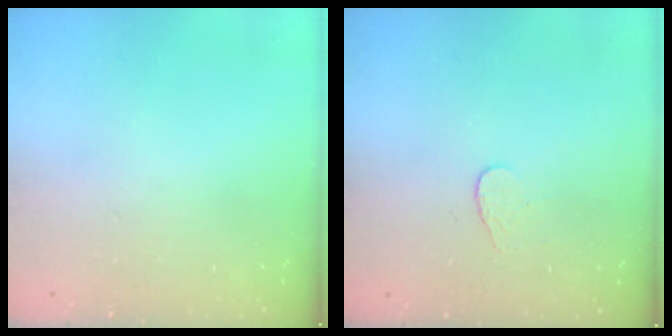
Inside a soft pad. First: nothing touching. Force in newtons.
{"total": 3.2, "press": 3.2, "slide": 0.3}